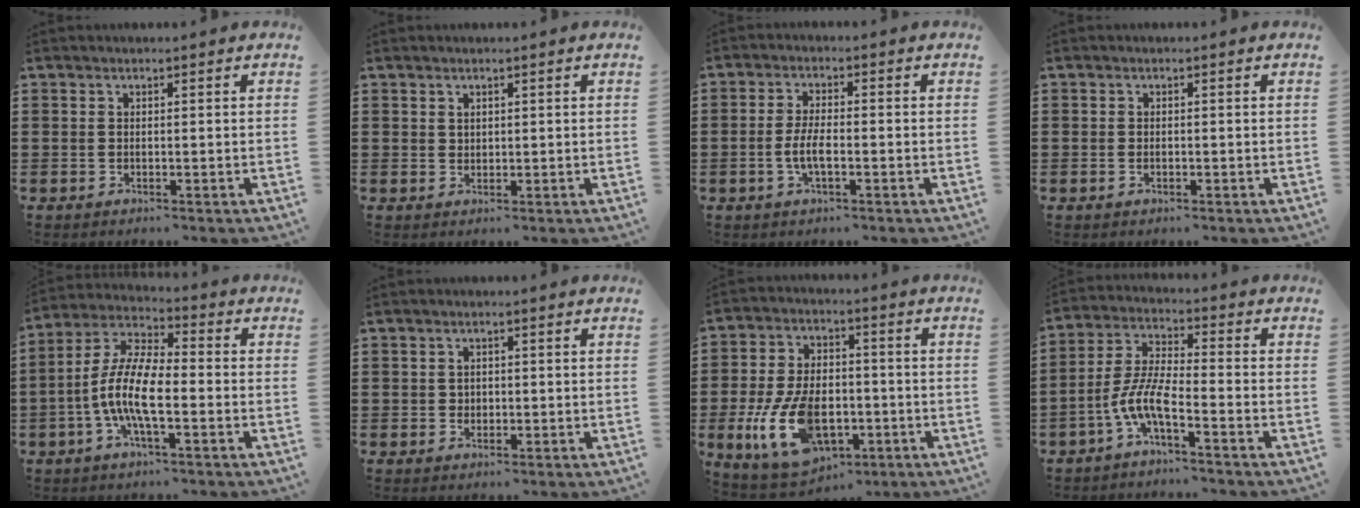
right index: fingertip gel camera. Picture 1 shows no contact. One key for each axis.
{"total": 1.2, "fx": 0.9, "fy": 0.7, "fz": 0.2, "tx": -0.005, "ty": 0.002, "tz": 0.018}
{"total": 4.1, "fx": -1.1, "fy": 1.2, "fz": 3.7, "tx": -0.086, "ty": -0.005, "tz": -0.026}
{"total": 0.6, "fx": -0.2, "fy": 0.4, "fz": 0.5, "tx": -0.011, "ty": -0.002, "tz": -0.004}
{"total": 9.9, "fx": -2.9, "fy": 3.0, "fz": 9.0, "tx": -0.214, "ty": -0.014, "tz": -0.062}
{"total": 1.2, "fx": 0.0, "fy": 1.1, "fz": 0.5, "tx": -0.012, "ty": 0.005, "tz": 0.000}
{"total": 13.7, "fx": -3.7, "fy": 8.1, "fz": 10.4, "tx": -0.227, "ty": -0.004, "tz": -0.064}
{"total": 7.3, "fx": -4.0, "fy": 1.5, "fz": 5.9, "tx": -0.149, "ty": -0.014, "tz": -0.082}